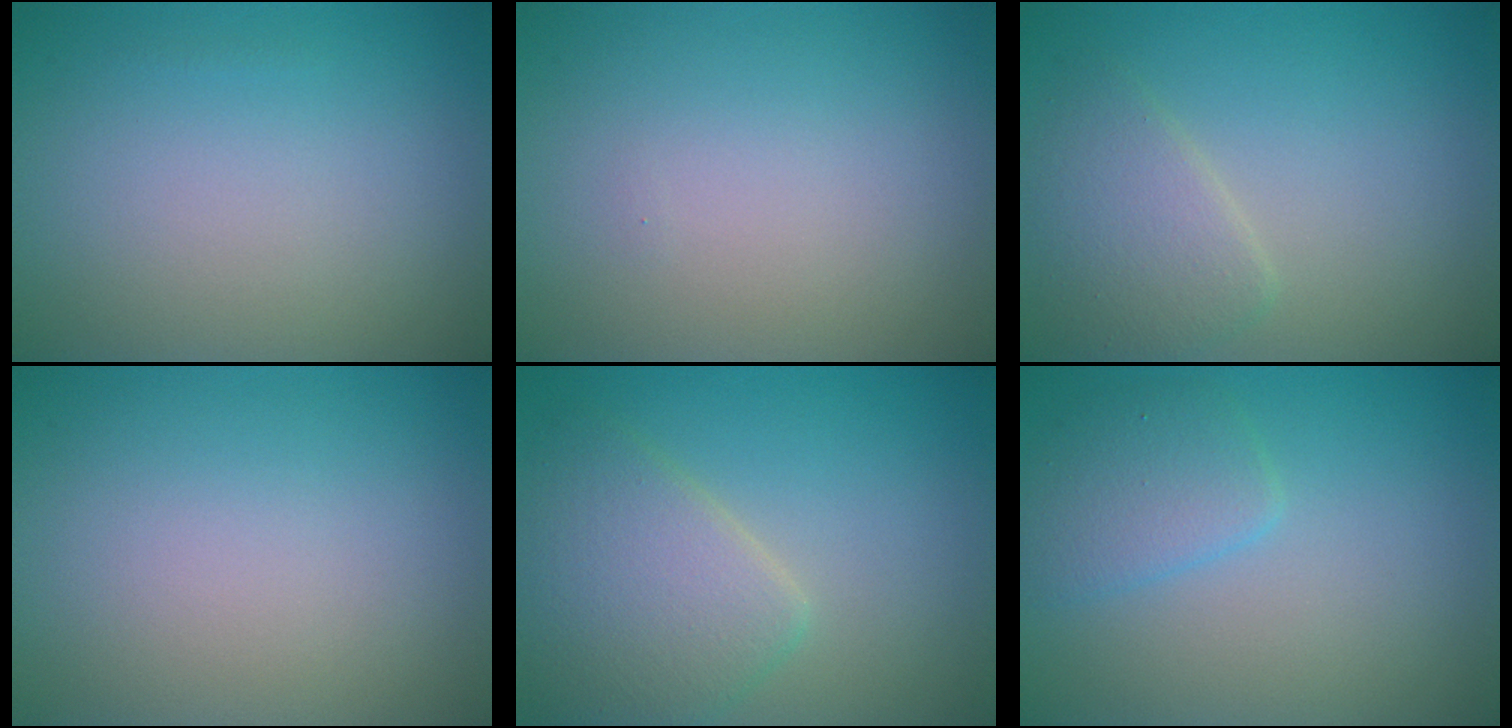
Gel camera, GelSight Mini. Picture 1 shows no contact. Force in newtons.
{"total": 0.0}
{"total": 3.1, "press": 3.1, "slide": 0.2}
{"total": 0.0}
{"total": 6.2, "press": 6.2, "slide": 0.1}
{"total": 2.7, "press": 2.7, "slide": 0.1}